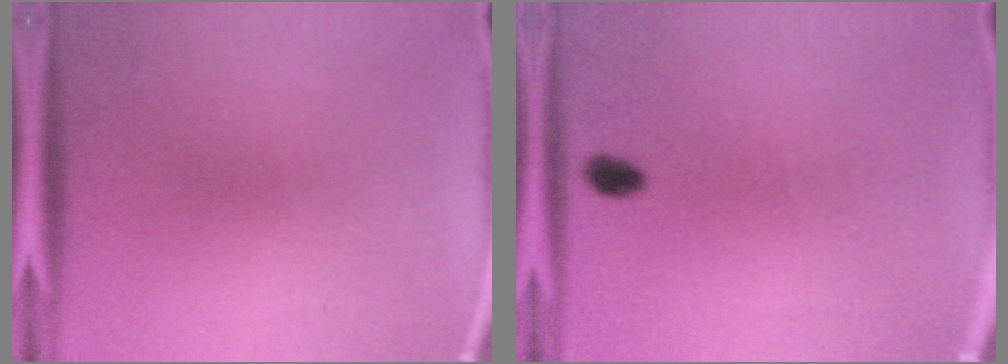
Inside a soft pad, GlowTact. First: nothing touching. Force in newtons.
{"total": 2.1}